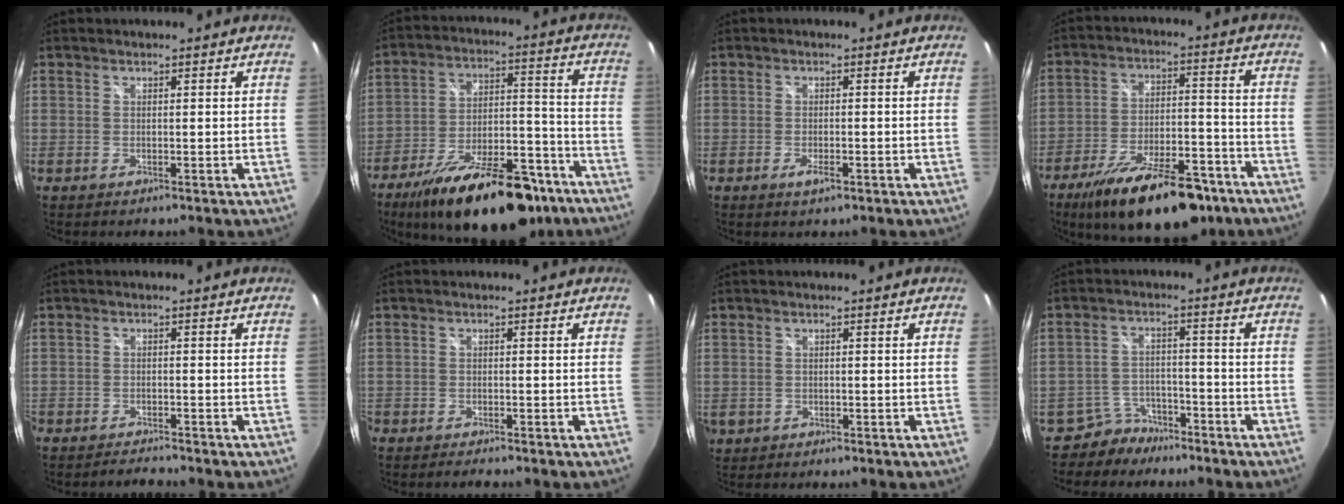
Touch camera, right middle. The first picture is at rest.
{"total": 24.7, "force": [-17.5, 9.8, 14.5], "torque": [-0.240, -0.003, -0.251]}
{"total": 2.3, "force": [-1.3, 0.9, 1.8], "torque": [-0.034, -0.005, -0.022]}
{"total": 21.1, "force": [-15.1, 7.9, 12.4], "torque": [-0.215, -0.013, -0.222]}
{"total": 3.2, "force": [-3.1, 0.3, 0.6], "torque": [-0.024, -0.003, -0.053]}
{"total": 2.7, "force": [-2.5, 0.4, 0.9], "torque": [-0.030, -0.011, -0.045]}
{"total": 2.3, "force": [-0.8, 2.1, 0.8], "torque": [-0.019, -0.004, -0.011]}
{"total": 5.8, "force": [-4.8, 3.2, 0.1], "torque": [-0.012, 0.017, -0.079]}